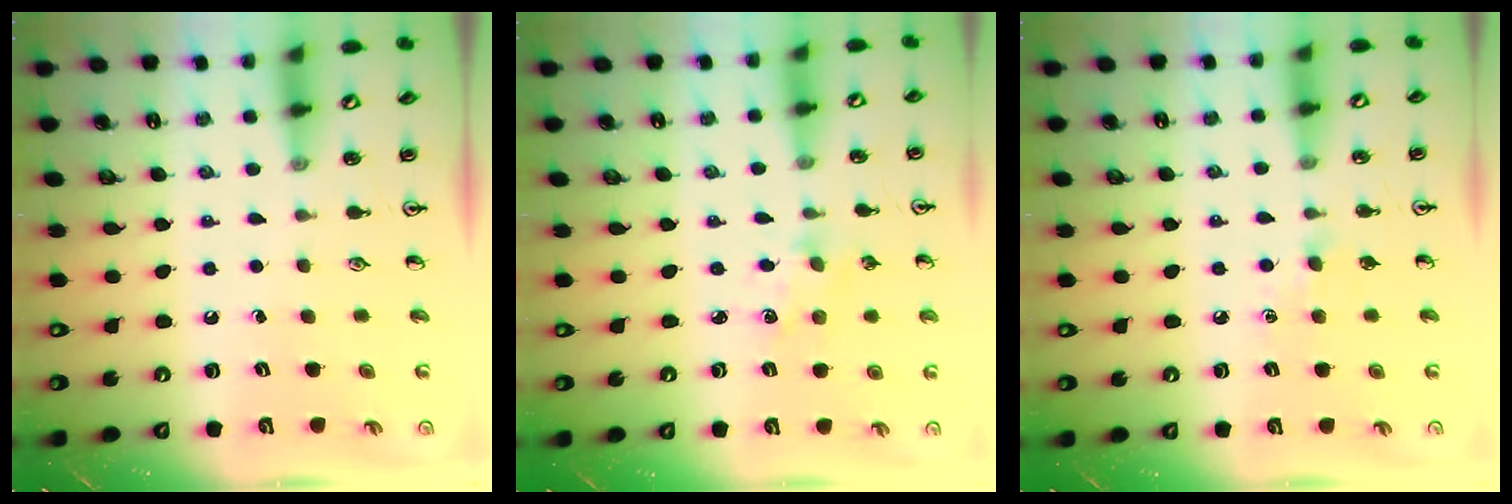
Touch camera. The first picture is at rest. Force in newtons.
{"total": 1.8, "press": 1.7, "slide": 0.3}
{"total": 4.1, "press": 4.1, "slide": 0.6}